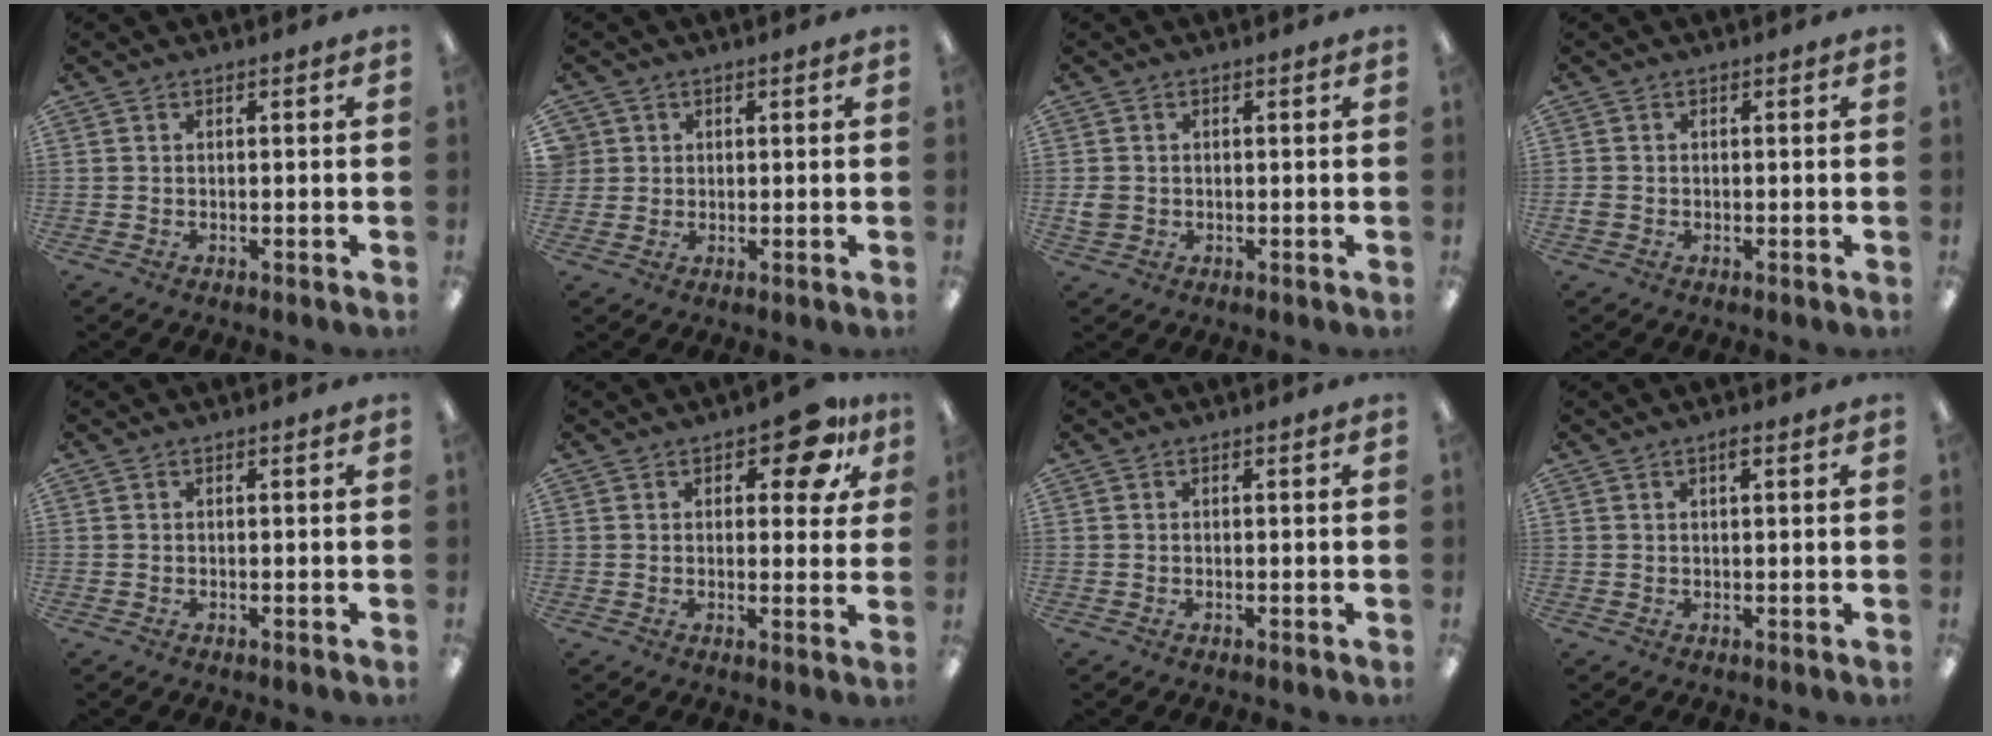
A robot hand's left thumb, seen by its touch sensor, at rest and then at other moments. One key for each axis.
{"total": 2.6, "fx": 0.7, "fy": 2.4, "fz": -0.5, "tx": 0.009, "ty": -0.001, "tz": 0.011}
{"total": 2.6, "fx": -0.3, "fy": 2.4, "fz": 0.9, "tx": -0.007, "ty": 0.001, "tz": -0.006}
{"total": 1.2, "fx": -0.4, "fy": 1.0, "fz": 0.4, "tx": -0.005, "ty": 0.002, "tz": -0.008}
{"total": 0.0}
{"total": 8.8, "fx": 5.2, "fy": 4.1, "fz": 5.9, "tx": -0.060, "ty": -0.024, "tz": 0.084}
{"total": 0.0}
{"total": 1.3, "fx": 0.8, "fy": 0.4, "fz": 0.9, "tx": -0.012, "ty": -0.002, "tz": 0.012}